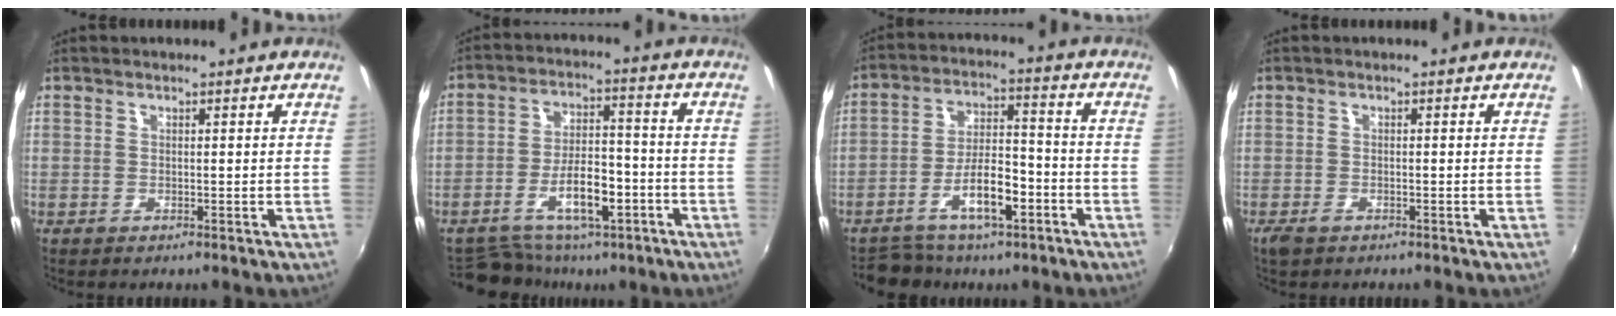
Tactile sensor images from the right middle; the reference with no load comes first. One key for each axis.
{"total": 11.4, "fx": -7.1, "fy": 5.7, "fz": 6.8, "tx": -0.127, "ty": 0.018, "tz": -0.107}
{"total": 10.8, "fx": -6.2, "fy": 5.2, "fz": 7.1, "tx": -0.133, "ty": 0.019, "tz": -0.096}
{"total": 2.3, "fx": -1.6, "fy": 1.2, "fz": 1.1, "tx": -0.026, "ty": -0.007, "tz": -0.030}